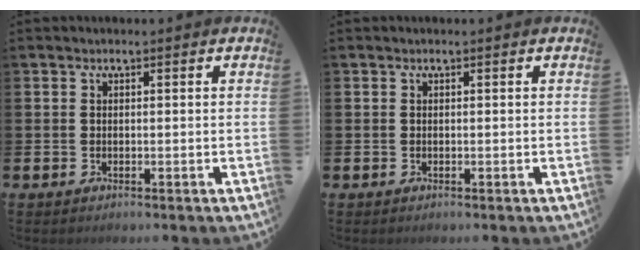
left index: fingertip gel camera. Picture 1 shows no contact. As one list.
[{"total": 0.0}]